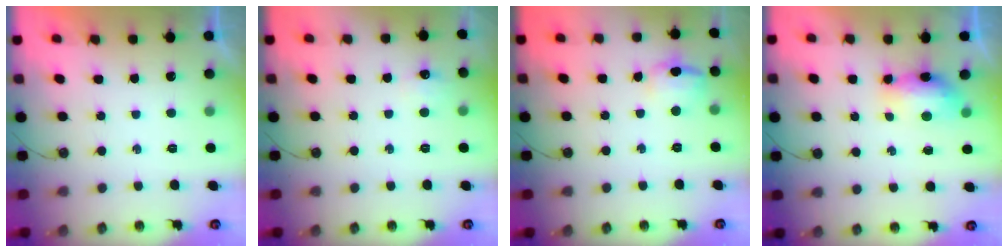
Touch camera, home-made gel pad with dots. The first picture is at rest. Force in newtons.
{"total": 6.4, "press": 6.3, "slide": 0.8}
{"total": 9.4, "press": 9.3, "slide": 1.3}
{"total": 7.6, "press": 7.5, "slide": 1.0}